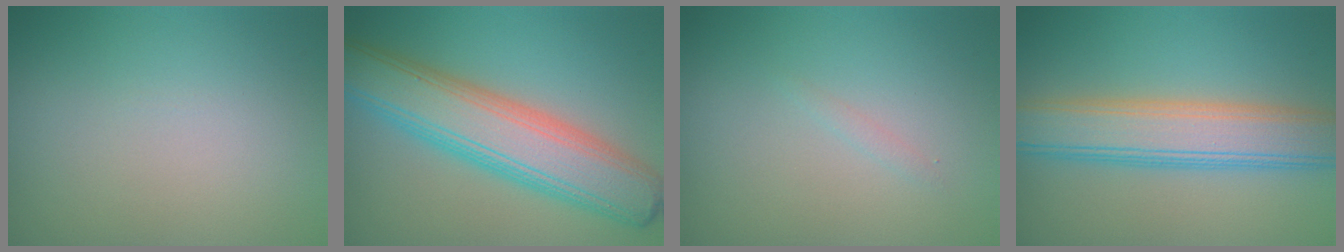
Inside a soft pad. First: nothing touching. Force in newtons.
{"total": 8.8, "press": 8.8, "slide": 0.1}
{"total": 0.6, "press": 0.6, "slide": 0.0}
{"total": 6.1, "press": 6.1, "slide": 0.4}